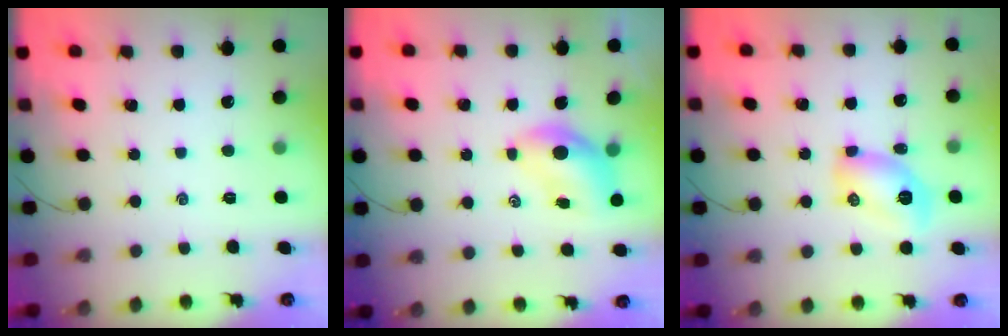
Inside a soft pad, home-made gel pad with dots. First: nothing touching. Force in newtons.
{"total": 6.5, "press": 6.5, "slide": 0.9}
{"total": 7.8, "press": 7.7, "slide": 1.4}